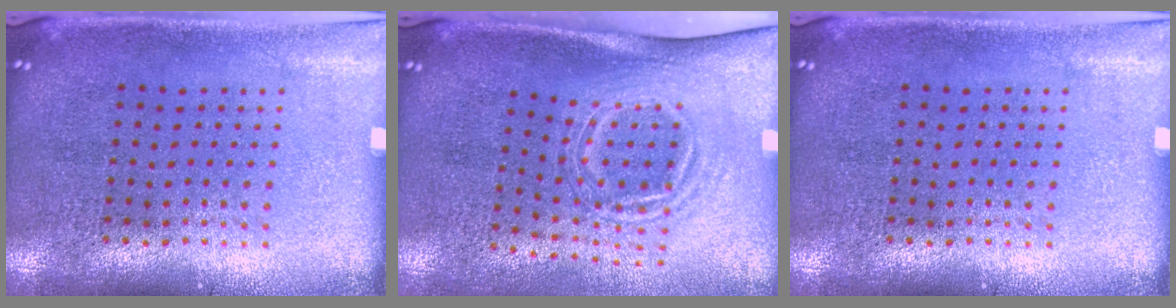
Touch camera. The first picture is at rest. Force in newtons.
{"total": 1.7, "press": 1.2, "slide": 1.2}
{"total": 0.0}